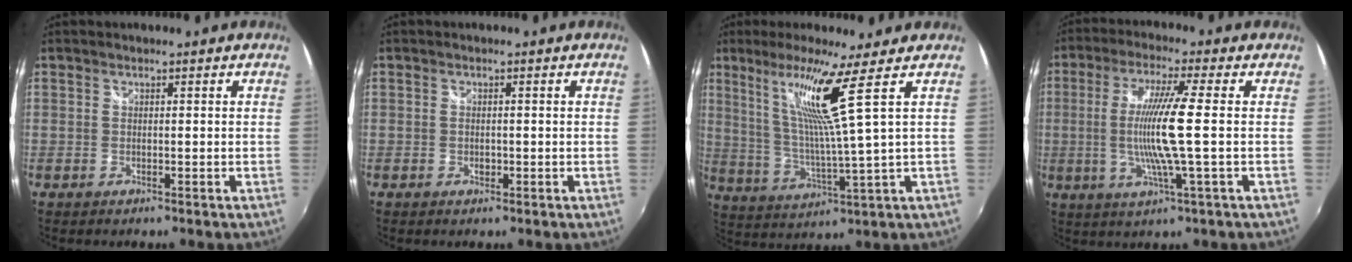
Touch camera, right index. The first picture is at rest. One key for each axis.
{"total": 0.9, "fx": -0.3, "fy": 0.7, "fz": 0.4, "tx": -0.007, "ty": -0.002, "tz": -0.005}
{"total": 10.5, "fx": 5.6, "fy": -2.4, "fz": 8.6, "tx": -0.152, "ty": -0.002, "tz": 0.118}
{"total": 10.5, "fx": -0.7, "fy": -1.3, "fz": 10.4, "tx": -0.198, "ty": -0.010, "tz": -0.015}